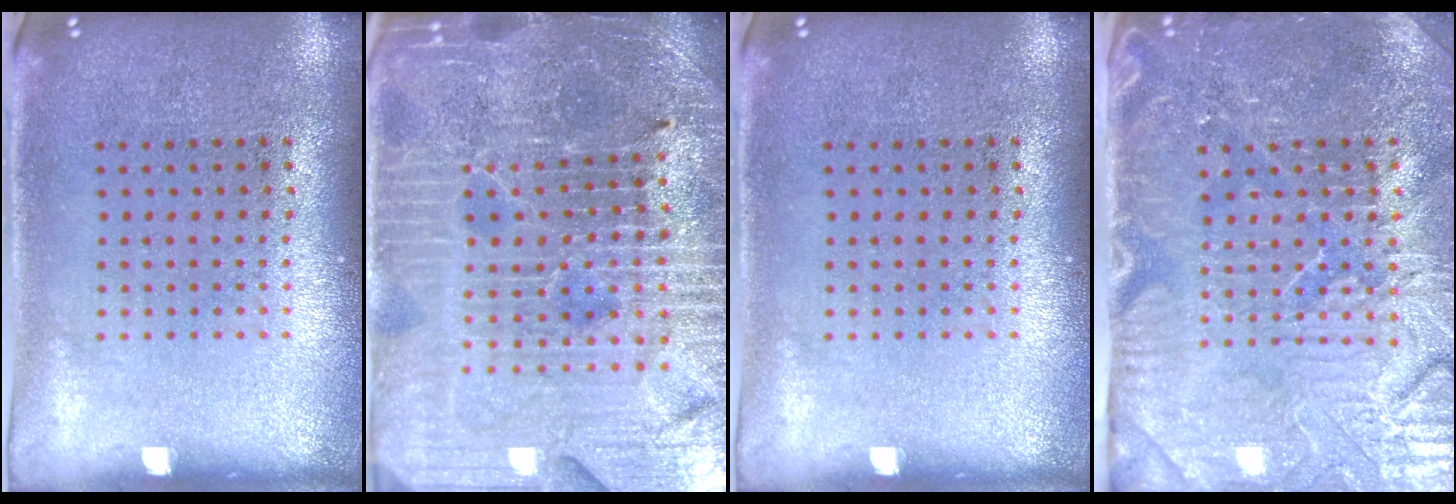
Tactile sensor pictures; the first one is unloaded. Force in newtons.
{"total": 5.7, "press": 5.3, "slide": 2.1}
{"total": 0.0}
{"total": 5.0, "press": 4.5, "slide": 2.2}